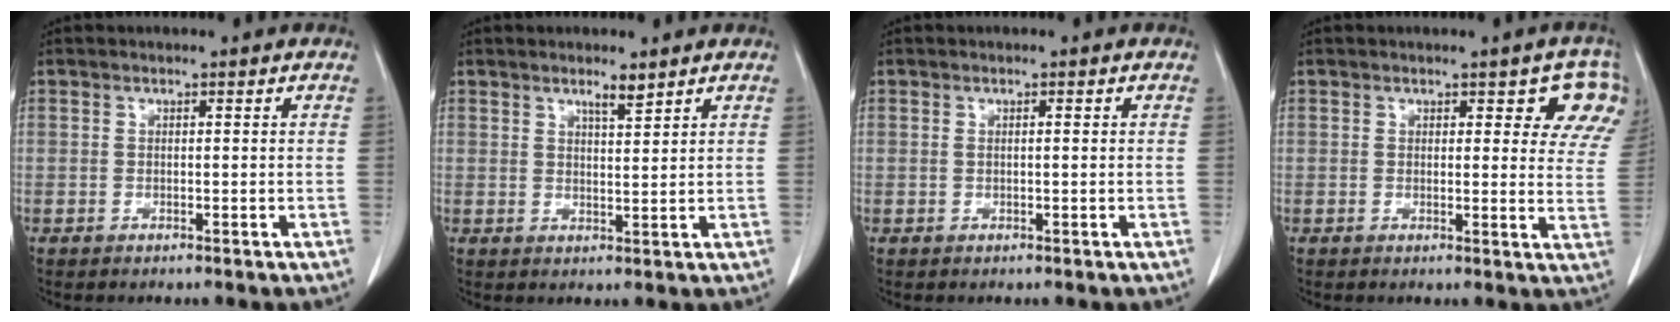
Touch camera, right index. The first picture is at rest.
{"total": 2.3, "force": [1.8, 0.1, 1.4], "torque": [-0.029, -0.003, 0.033]}
{"total": 0.7, "force": [0.2, 0.1, 0.6], "torque": [-0.008, 0.002, 0.007]}
{"total": 7.1, "force": [4.5, 2.9, 4.6], "torque": [-0.028, -0.011, 0.032]}